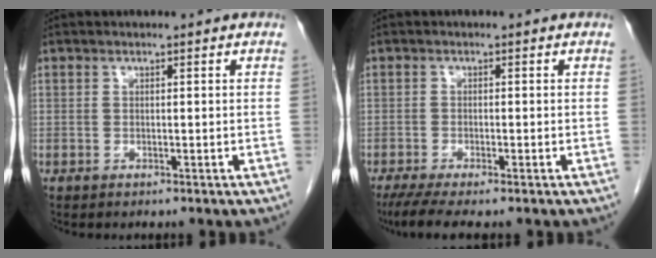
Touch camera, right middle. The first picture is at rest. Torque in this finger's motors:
{"motor_torque": [0.62, -0.46, 0.03, 0.05]}